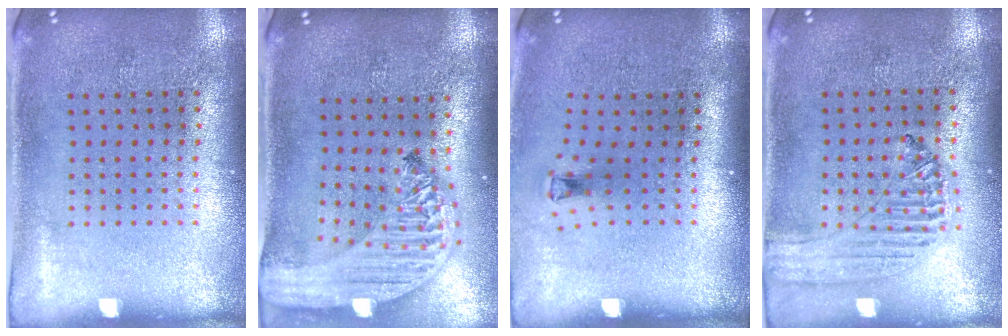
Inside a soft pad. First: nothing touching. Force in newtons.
{"total": 3.1, "press": 2.4, "slide": 1.9}
{"total": 0.7, "press": 0.4, "slide": 0.6}
{"total": 0.6, "press": 0.6, "slide": 0.1}